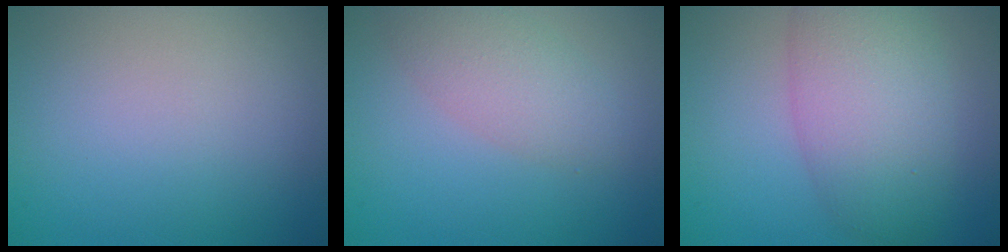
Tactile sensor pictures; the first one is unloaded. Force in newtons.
{"total": 3.4, "press": 3.4, "slide": 0.1}
{"total": 7.4, "press": 7.4, "slide": 0.3}